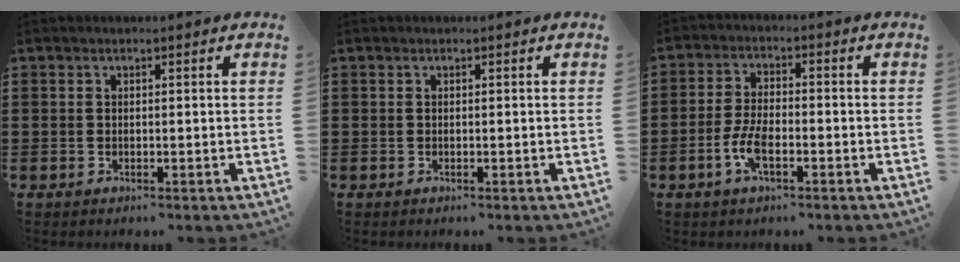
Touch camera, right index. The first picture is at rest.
{"total": 0.0}
{"total": 5.1, "force": [-2.0, 2.0, 4.2], "torque": [-0.099, -0.003, -0.042]}